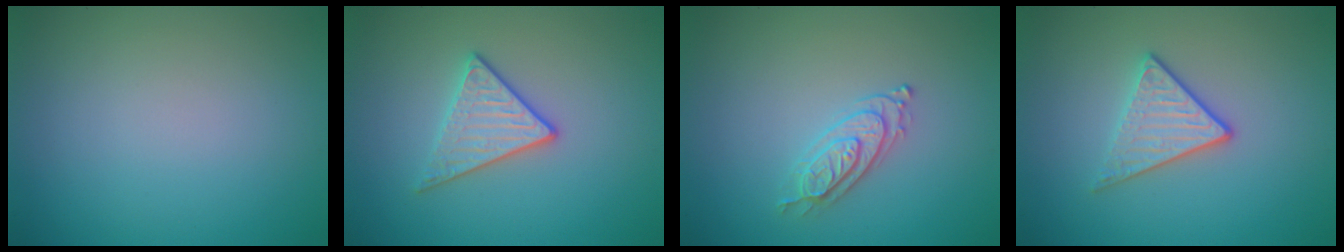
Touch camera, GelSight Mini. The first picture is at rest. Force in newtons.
{"total": 2.8, "press": 2.6, "slide": 1.0}
{"total": 2.2, "press": 2.2, "slide": 0.5}
{"total": 2.9, "press": 2.6, "slide": 1.4}